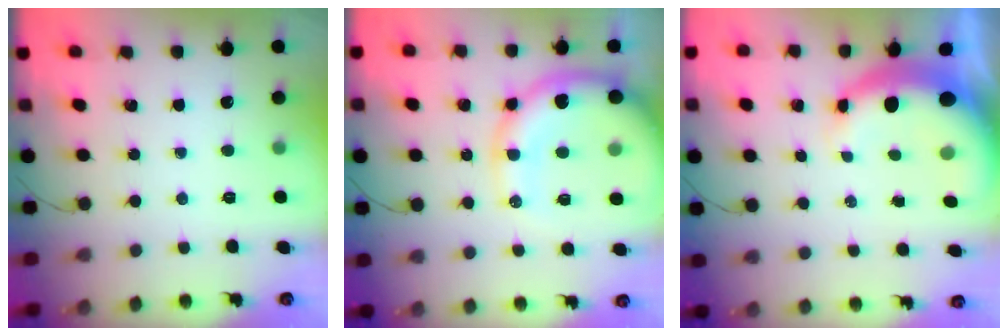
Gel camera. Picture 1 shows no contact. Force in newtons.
{"total": 17.9, "press": 17.5, "slide": 3.8}
{"total": 6.7, "press": 6.5, "slide": 1.7}